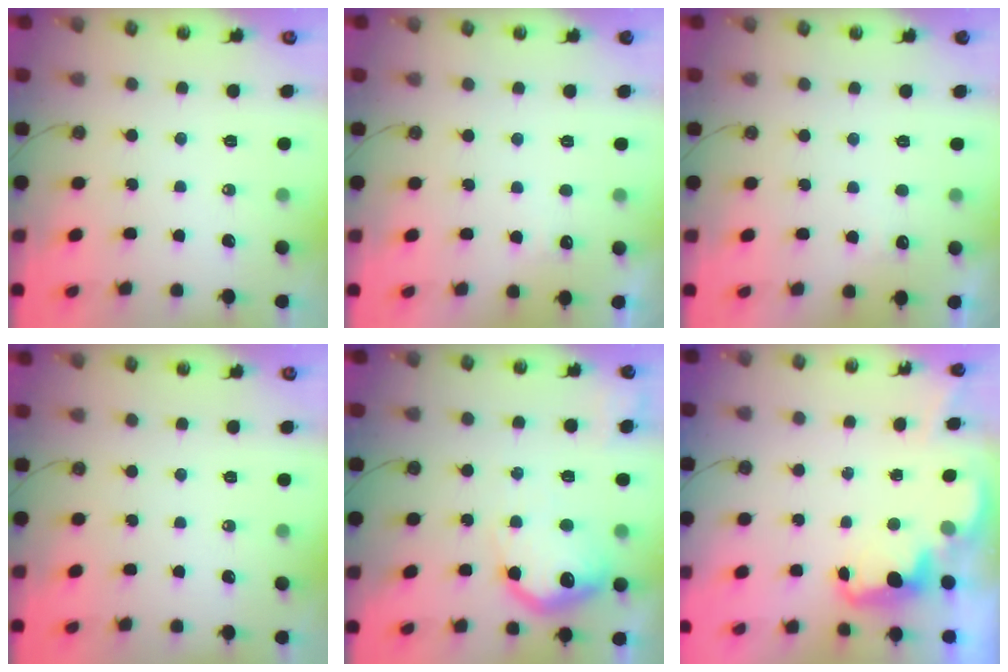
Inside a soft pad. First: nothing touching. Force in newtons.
{"total": 4.0, "press": 3.8, "slide": 1.2}
{"total": 4.0, "press": 3.8, "slide": 1.2}
{"total": 0.0}
{"total": 16.0, "press": 15.9, "slide": 1.3}
{"total": 2.2, "press": 2.1, "slide": 0.7}